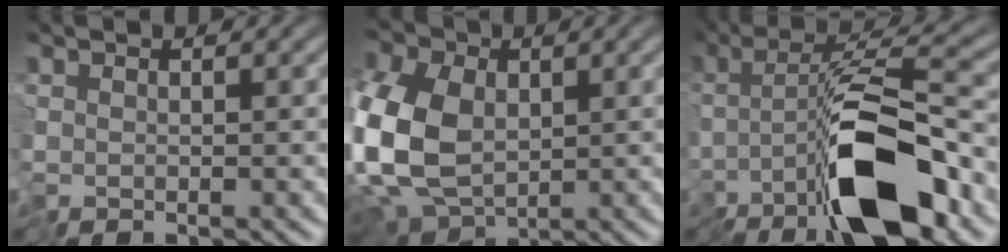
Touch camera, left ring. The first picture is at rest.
{"total": 13.3, "force": [-0.3, 9.5, 9.3], "torque": [-0.230, -0.021, -0.010]}
{"total": 9.9, "force": [-3.9, 2.3, 8.8], "torque": [-0.139, 0.006, -0.077]}